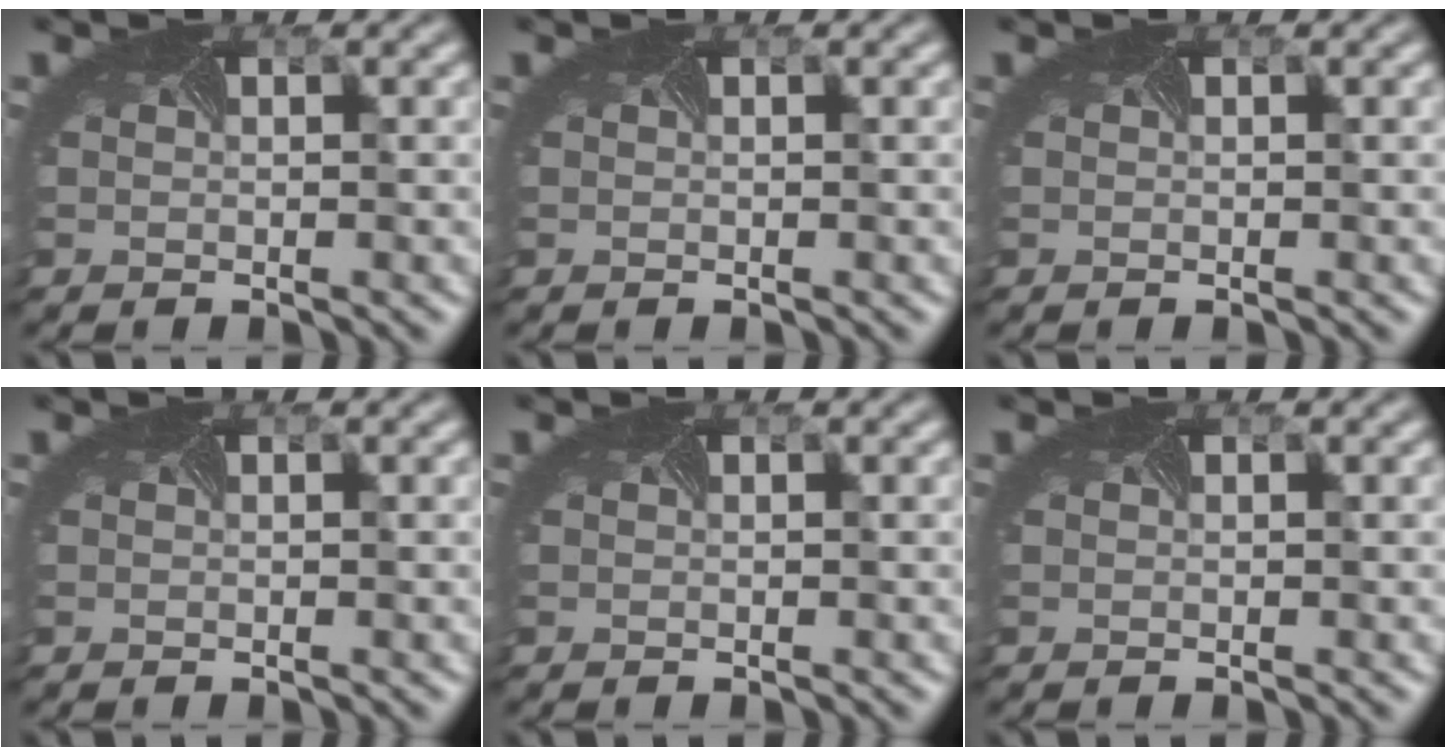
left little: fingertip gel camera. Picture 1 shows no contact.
{"total": 0.0}
{"total": 0.0}
{"total": 0.0}
{"total": 0.0}
{"total": 0.0}